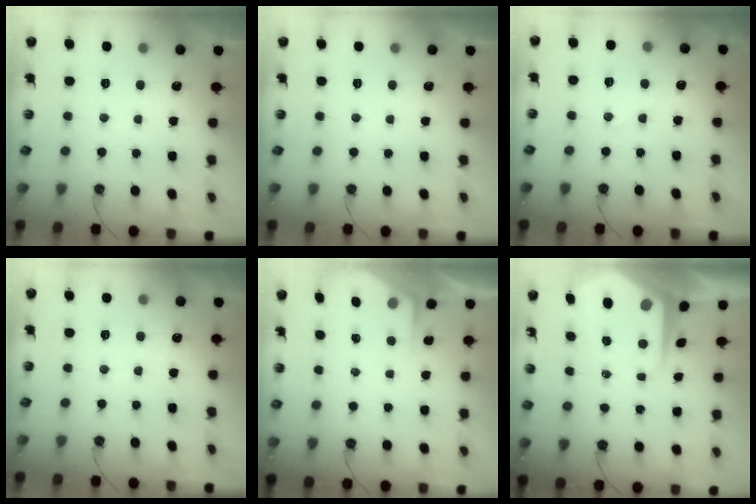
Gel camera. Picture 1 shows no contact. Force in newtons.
{"total": 0.0}
{"total": 6.8, "press": 6.7, "slide": 0.6}
{"total": 3.1, "press": 3.0, "slide": 0.5}
{"total": 2.1, "press": 2.1, "slide": 0.2}
{"total": 10.1, "press": 10.0, "slide": 1.0}